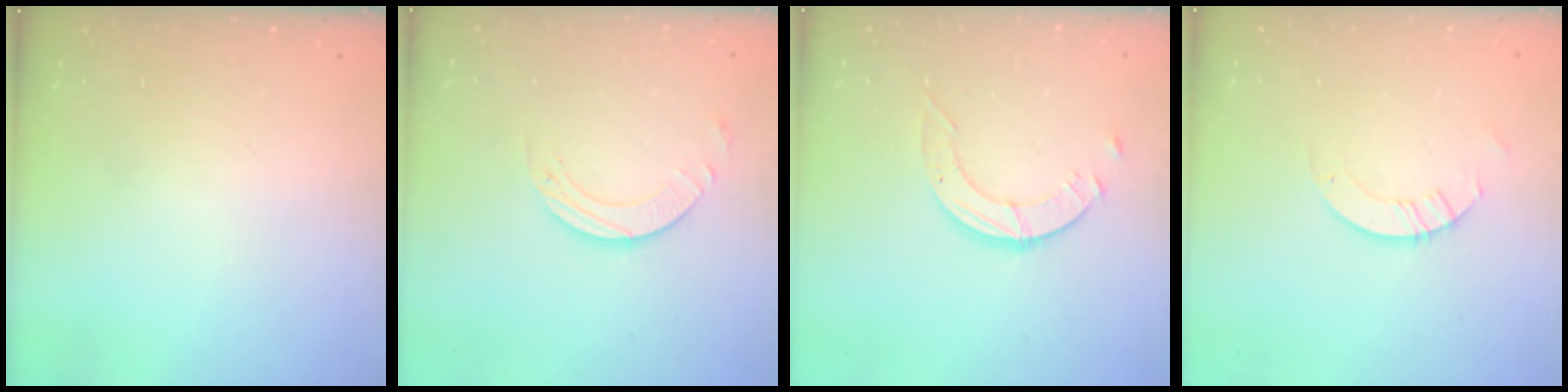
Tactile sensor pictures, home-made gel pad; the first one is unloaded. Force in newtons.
{"total": 3.7, "press": 3.7, "slide": 0.3}
{"total": 3.7, "press": 3.6, "slide": 0.4}
{"total": 2.6, "press": 2.6, "slide": 0.2}